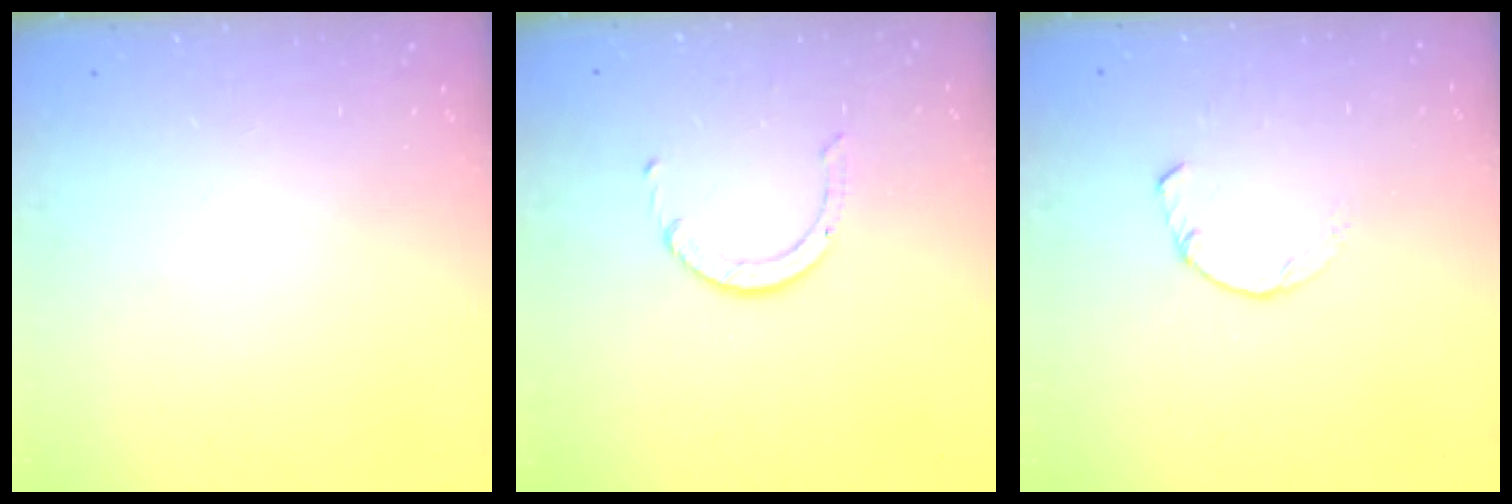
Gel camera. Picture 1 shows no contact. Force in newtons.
{"total": 2.5, "press": 2.5, "slide": 0.2}
{"total": 2.3, "press": 2.3, "slide": 0.1}